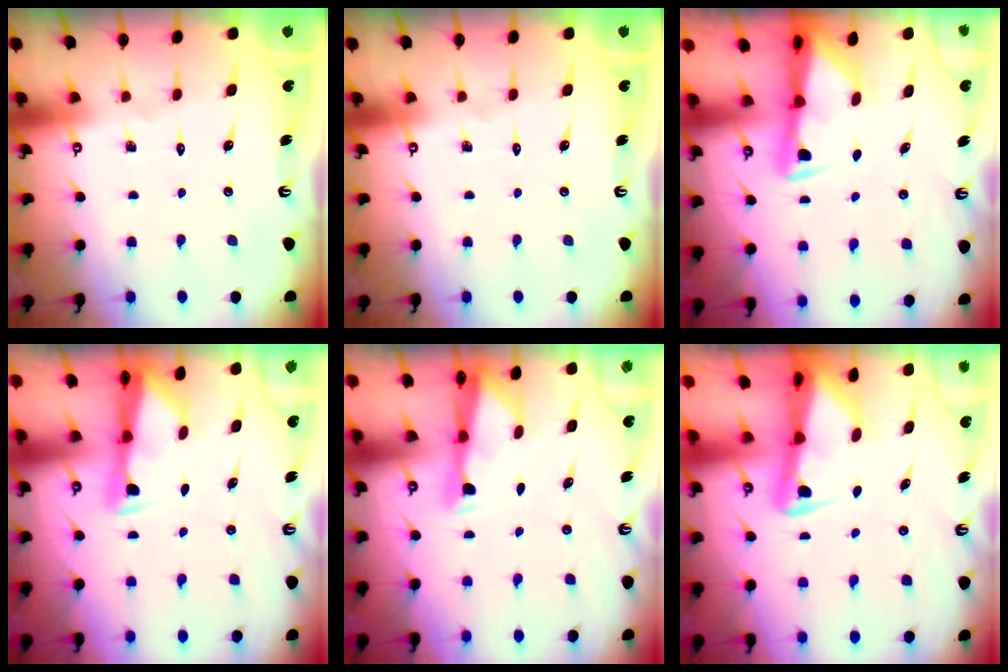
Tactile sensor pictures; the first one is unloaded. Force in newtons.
{"total": 0.0}
{"total": 3.0, "press": 3.0, "slide": 0.6}
{"total": 2.7, "press": 2.7, "slide": 0.4}
{"total": 2.9, "press": 2.9, "slide": 0.6}
{"total": 2.7, "press": 2.6, "slide": 0.6}